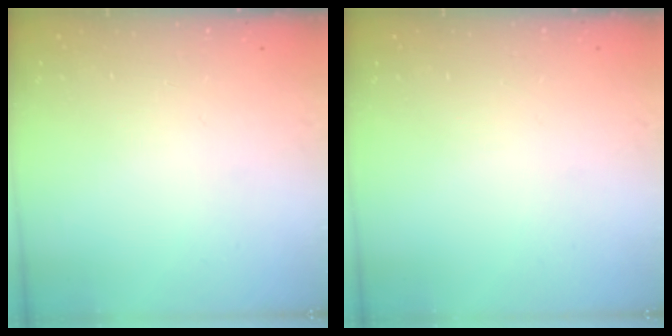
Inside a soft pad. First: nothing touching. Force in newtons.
{"total": 0.0}